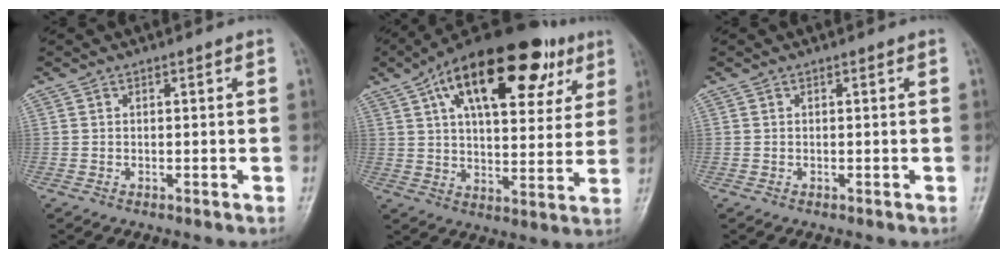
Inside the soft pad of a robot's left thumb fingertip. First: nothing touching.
{"total": 26.3, "force": [12.5, 12.2, 19.7], "torque": [-0.275, 0.003, 0.190]}
{"total": 0.0}